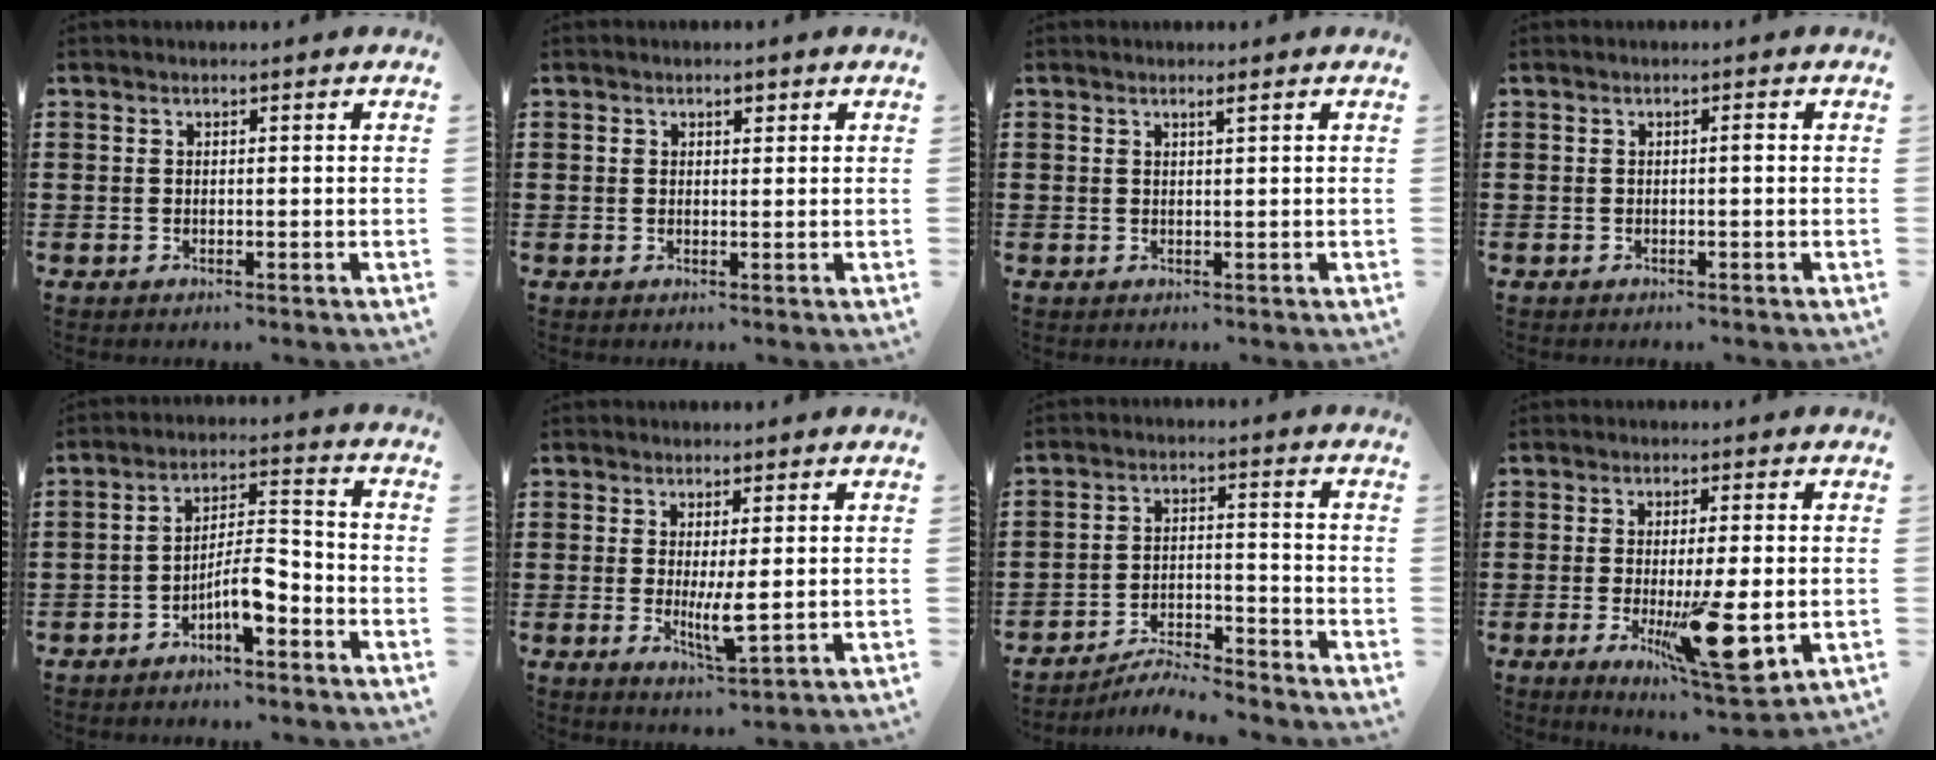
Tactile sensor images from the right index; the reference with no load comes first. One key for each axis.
{"total": 1.4, "fx": 0.7, "fy": 0.9, "fz": 0.7, "tx": -0.016, "ty": 0.008, "tz": 0.011}
{"total": 1.0, "fx": 0.6, "fy": 0.0, "fz": 0.8, "tx": -0.016, "ty": -0.001, "tz": 0.011}
{"total": 0.7, "fx": 0.0, "fy": 0.1, "fz": 0.7, "tx": -0.013, "ty": -0.002, "tz": -0.001}
{"total": 6.7, "fx": -3.9, "fy": 1.9, "fz": 5.1, "tx": -0.101, "ty": 0.004, "tz": -0.074}
{"total": 4.7, "fx": -0.3, "fy": 1.1, "fz": 4.6, "tx": -0.082, "ty": -0.010, "tz": -0.008}
{"total": 5.2, "fx": -5.1, "fy": 0.0, "fz": 1.1, "tx": -0.021, "ty": 0.003, "tz": -0.102}
{"total": 12.4, "fx": -2.7, "fy": 3.1, "fz": 11.7, "tx": -0.195, "ty": -0.023, "tz": -0.042}